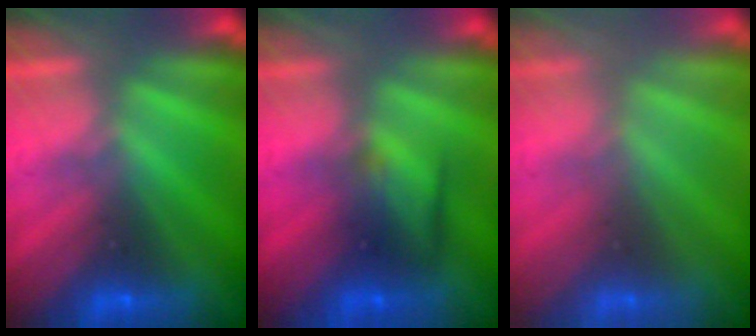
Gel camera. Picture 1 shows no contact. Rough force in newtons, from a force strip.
{"total": 2.4}
{"total": 2.4}